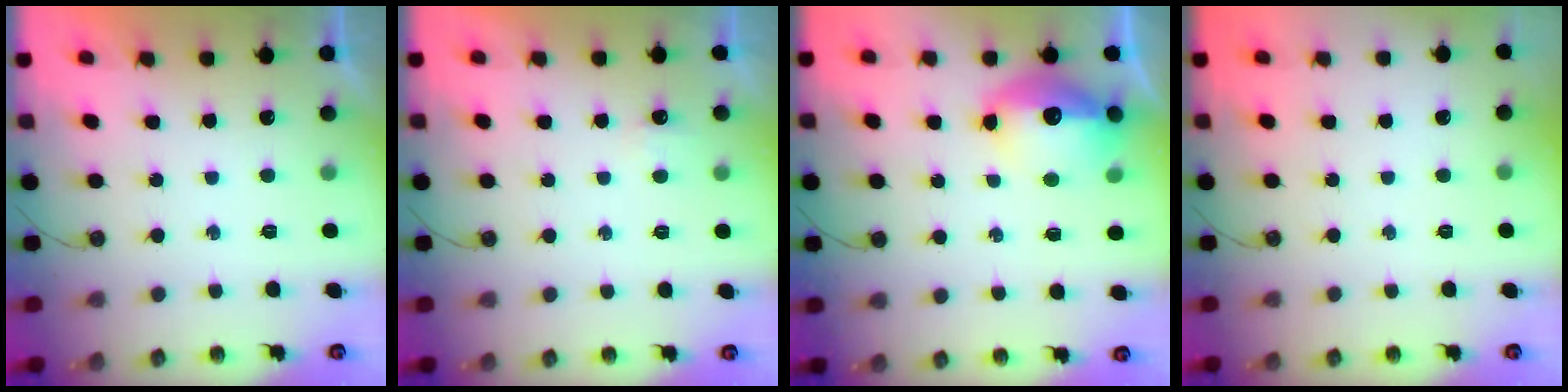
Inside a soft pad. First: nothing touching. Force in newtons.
{"total": 2.9, "press": 2.8, "slide": 0.5}
{"total": 14.4, "press": 14.3, "slide": 1.5}
{"total": 0.0}